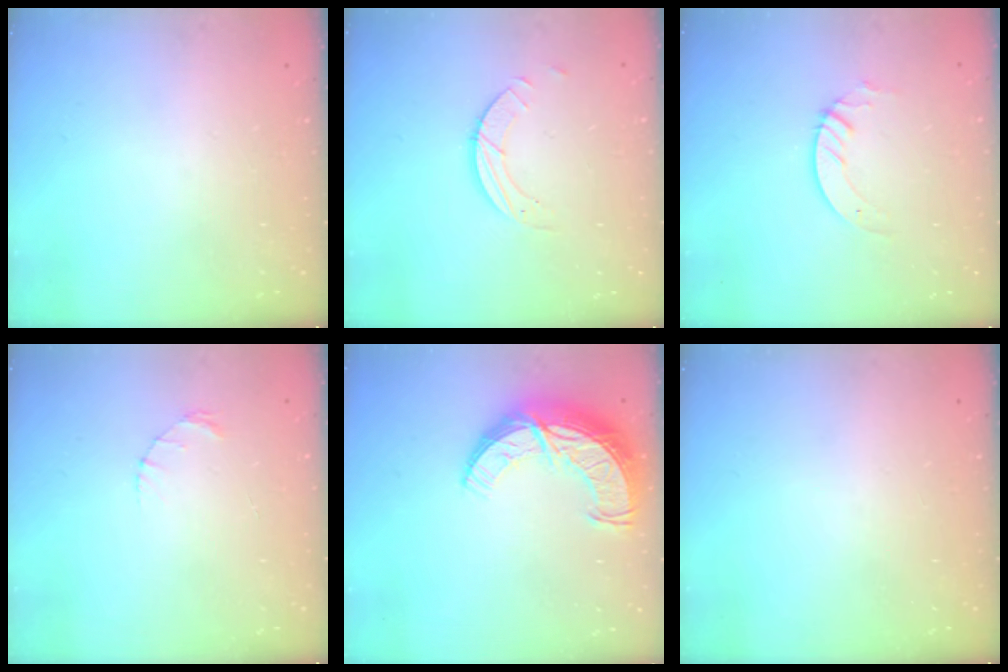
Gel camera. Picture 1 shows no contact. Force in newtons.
{"total": 3.2, "press": 3.2, "slide": 0.3}
{"total": 3.6, "press": 3.6, "slide": 0.3}
{"total": 1.4, "press": 1.4, "slide": 0.2}
{"total": 13.4, "press": 13.4, "slide": 1.0}
{"total": 0.0}